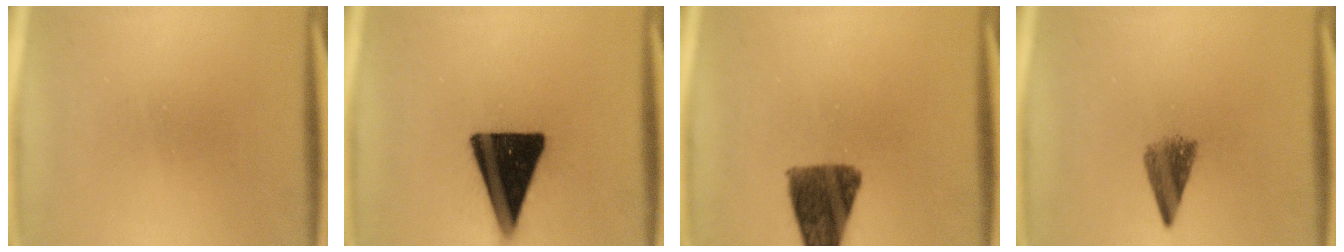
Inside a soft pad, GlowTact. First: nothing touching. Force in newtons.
{"total": 19.4}
{"total": 11.0}
{"total": 4.0}